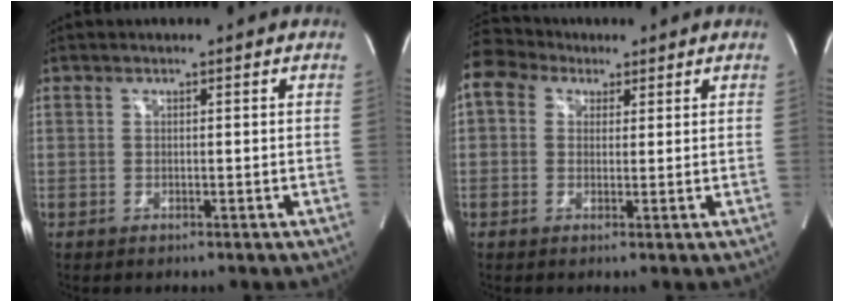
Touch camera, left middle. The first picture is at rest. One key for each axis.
{"total": 8.5, "fx": 5.1, "fy": 5.8, "fz": 3.5, "tx": -0.084, "ty": 0.056, "tz": 0.097}